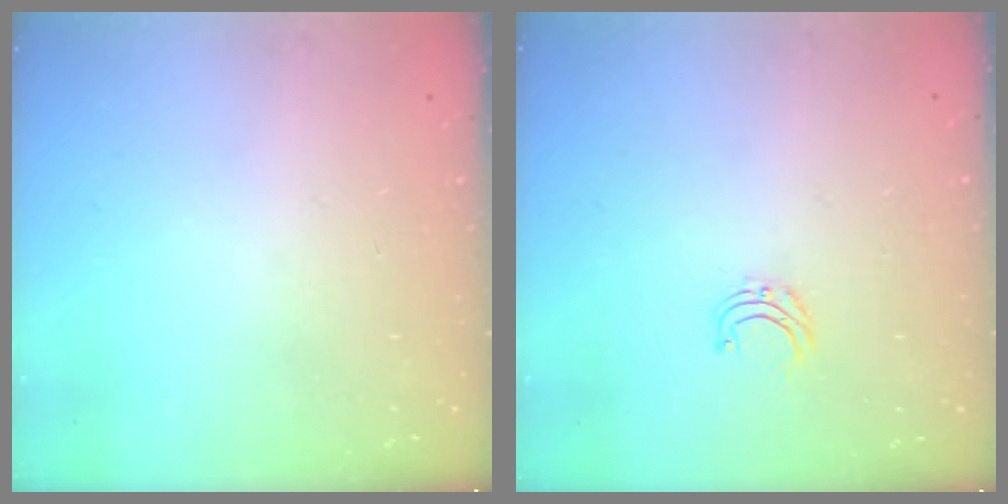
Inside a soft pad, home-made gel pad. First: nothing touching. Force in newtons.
{"total": 4.2, "press": 4.2, "slide": 0.4}